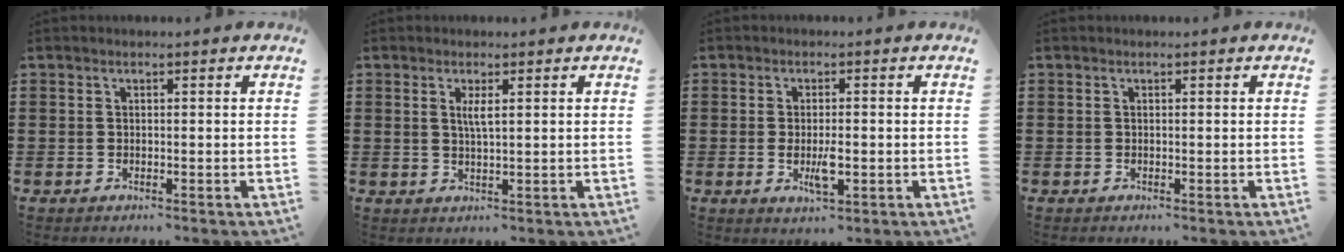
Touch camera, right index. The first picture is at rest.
{"total": 2.2, "force": [0.7, 0.3, 2.1], "torque": [-0.043, 0.001, 0.010]}
{"total": 4.0, "force": [-0.7, 1.3, 3.7], "torque": [-0.063, -0.006, -0.016]}
{"total": 0.0}